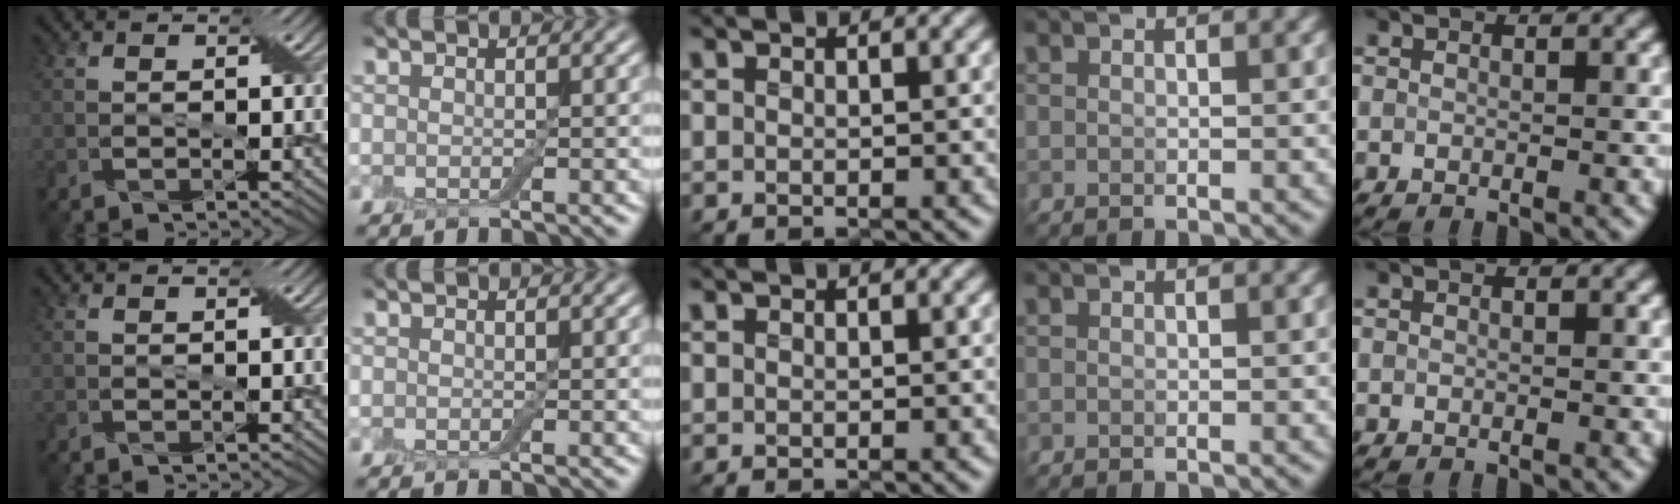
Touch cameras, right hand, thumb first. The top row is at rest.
{}